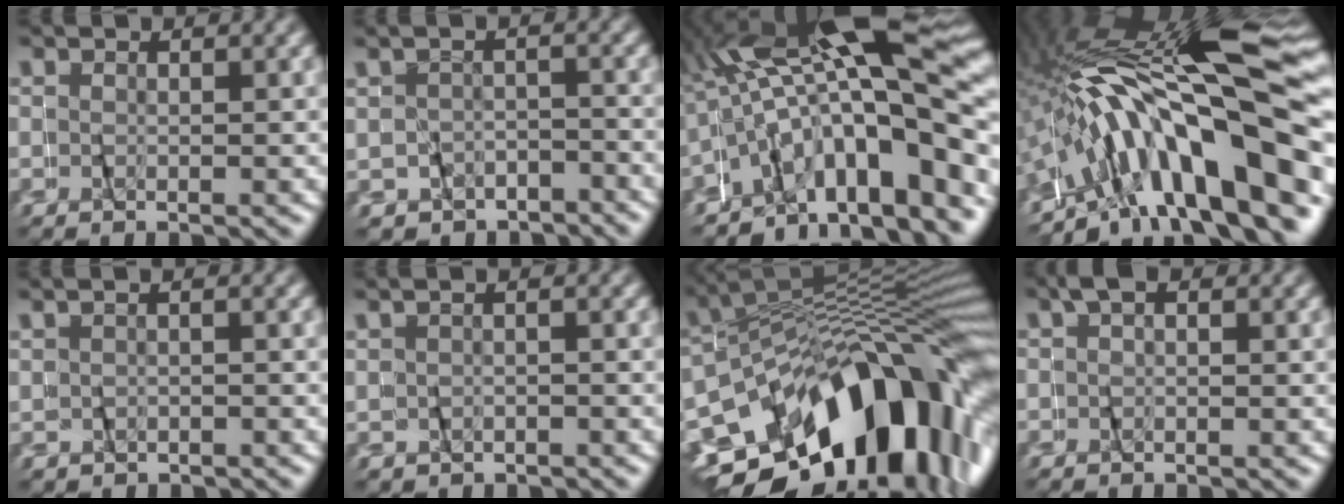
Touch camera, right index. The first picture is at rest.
{"total": 2.3, "force": [-1.1, 1.6, -1.1], "torque": [0.010, 0.004, -0.021]}
{"total": 14.1, "force": [0.6, 6.4, 12.5], "torque": [-0.184, 0.016, 0.006]}
{"total": 17.9, "force": [-1.3, 7.9, 16.0], "torque": [-0.289, 0.000, -0.004]}
{"total": 1.5, "force": [0.5, 1.3, 0.4], "torque": [-0.021, 0.006, 0.010]}
{"total": 1.8, "force": [0.5, 1.7, 0.3], "torque": [-0.020, 0.008, 0.008]}
{"total": 22.1, "force": [-8.1, 13.3, 15.6], "torque": [-0.237, -0.027, -0.105]}
{"total": 1.3, "force": [0.5, 0.7, 1.0], "torque": [-0.023, 0.008, 0.002]}